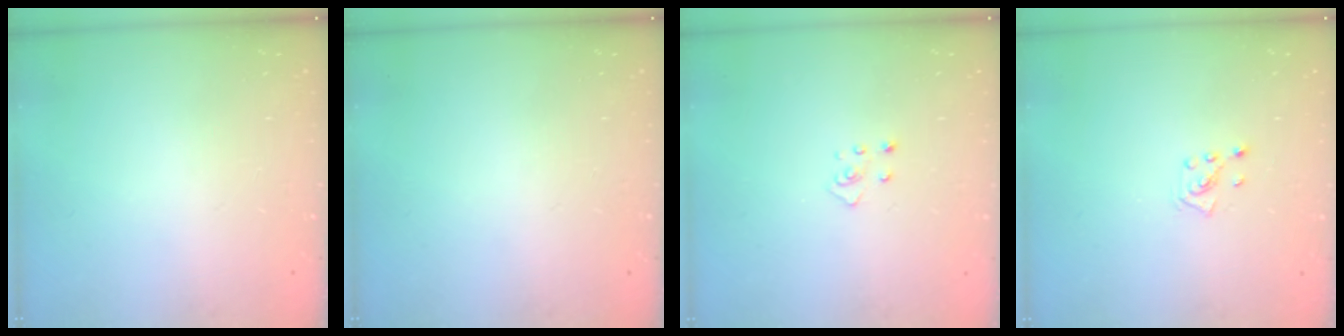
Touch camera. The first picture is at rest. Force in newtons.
{"total": 0.0}
{"total": 2.8, "press": 2.8, "slide": 0.3}
{"total": 2.8, "press": 2.8, "slide": 0.2}